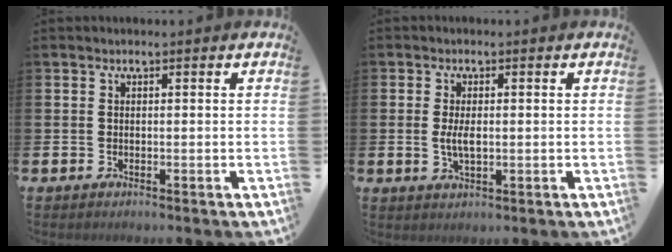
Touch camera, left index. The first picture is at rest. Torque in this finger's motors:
{"motor_torque": [0.79, 0.14, 0.09, 0.13]}